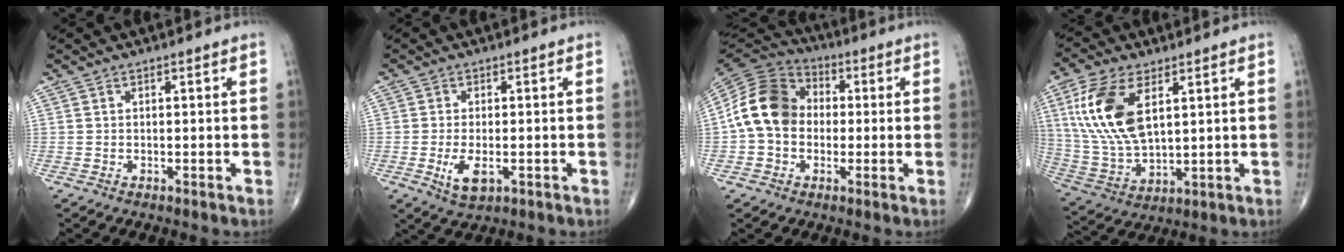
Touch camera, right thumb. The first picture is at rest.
{"total": 5.1, "force": [-1.4, 2.4, 4.3], "torque": [-0.080, -0.009, -0.019]}
{"total": 13.4, "force": [-0.1, 10.6, 8.1], "torque": [-0.138, 0.034, -0.015]}
{"total": 15.5, "force": [5.3, 7.7, 12.4], "torque": [-0.259, -0.014, 0.111]}